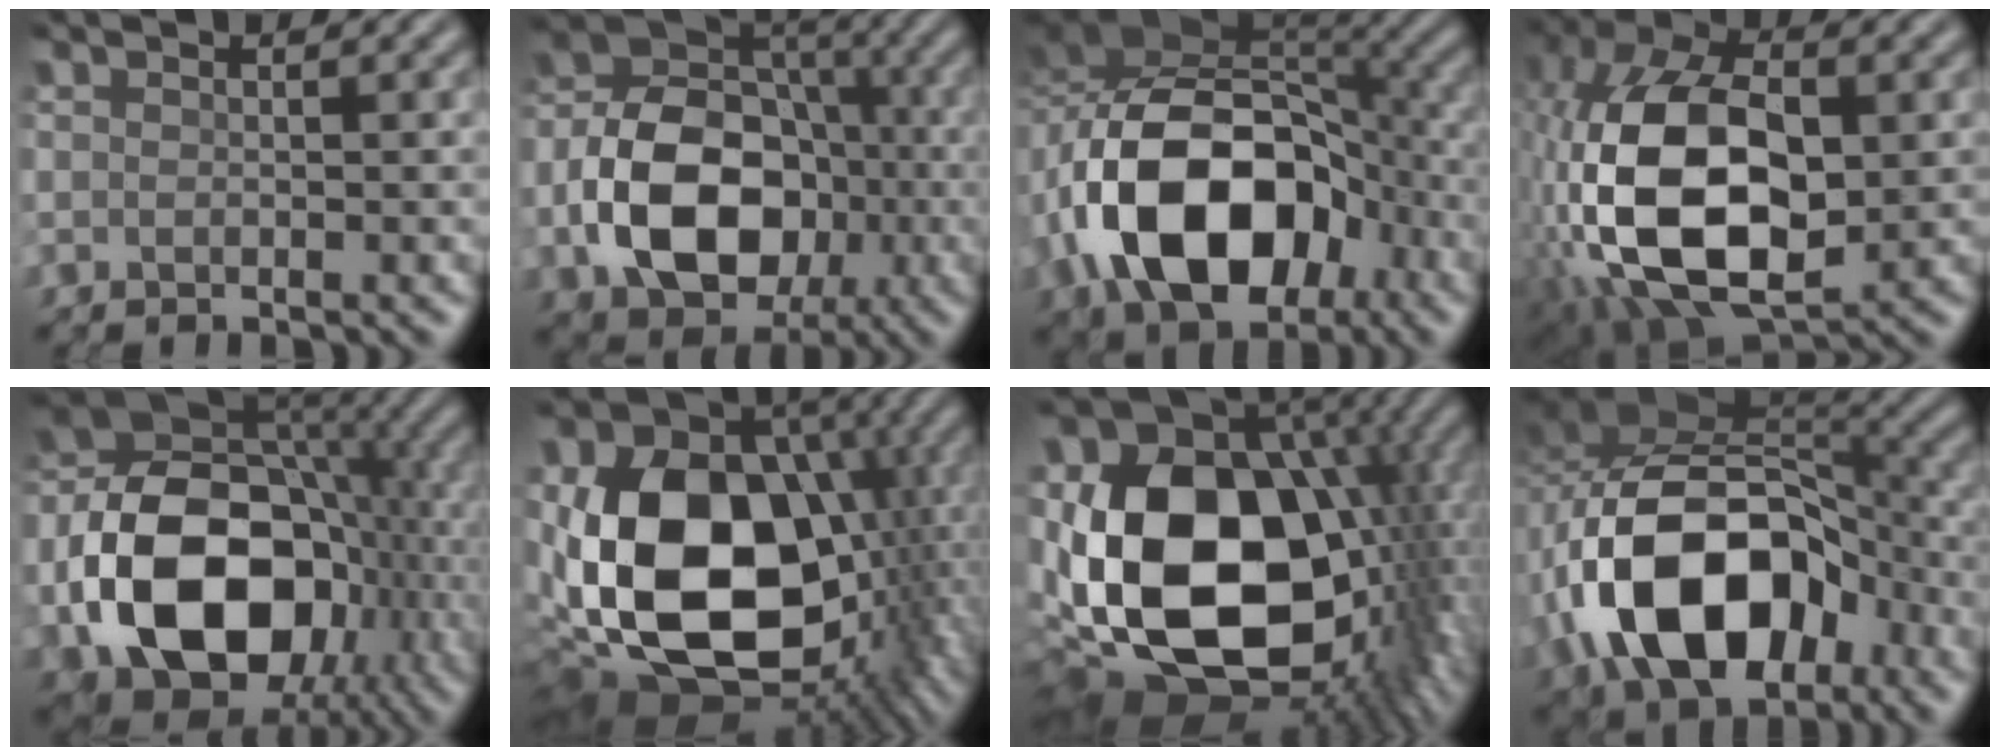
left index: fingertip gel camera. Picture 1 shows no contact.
{"total": 11.6, "force": [-3.0, 7.9, 7.9], "torque": [-0.147, 0.007, -0.060]}
{"total": 14.7, "force": [-4.3, 9.3, 10.6], "torque": [-0.202, 0.004, -0.077]}
{"total": 15.0, "force": [-1.9, 8.5, 12.2], "torque": [-0.270, 0.001, -0.039]}
{"total": 16.3, "force": [-4.3, 11.2, 11.1], "torque": [-0.211, -0.017, -0.068]}
{"total": 19.4, "force": [-1.7, 13.7, 13.6], "torque": [-0.287, -0.023, -0.012]}
{"total": 20.7, "force": [-0.7, 13.5, 15.7], "torque": [-0.359, -0.009, 0.005]}
{"total": 13.9, "force": [-4.7, 8.5, 10.0], "torque": [-0.184, 0.006, -0.087]}